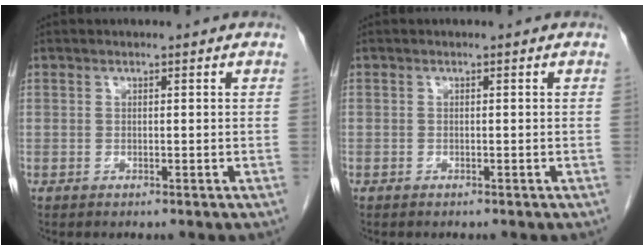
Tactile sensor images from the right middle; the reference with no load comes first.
{"total": 0.0}